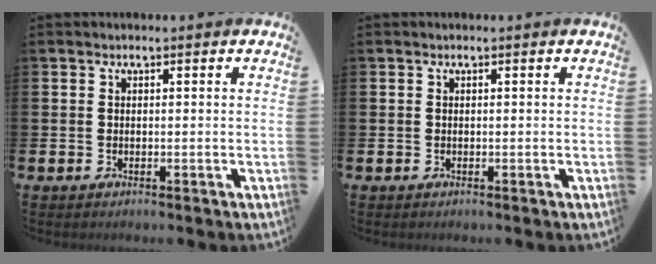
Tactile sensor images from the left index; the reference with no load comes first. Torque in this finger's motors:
{"motor_torque": [0.00, 0.00, 0.00, 0.00]}